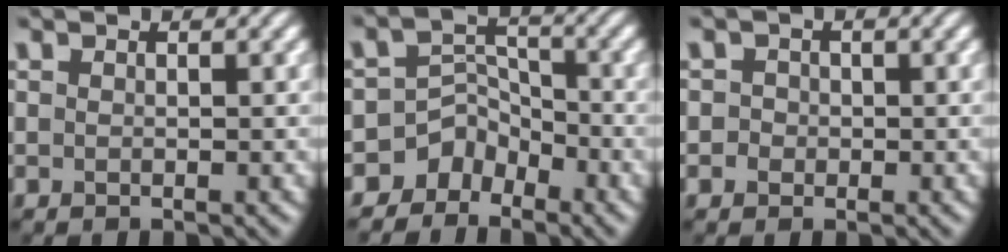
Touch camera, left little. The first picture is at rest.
{"total": 3.9, "force": [-3.1, 2.4, 0.6], "torque": [0.008, 0.009, -0.057]}
{"total": 1.2, "force": [-0.2, 1.2, 0.3], "torque": [0.006, 0.001, -0.008]}